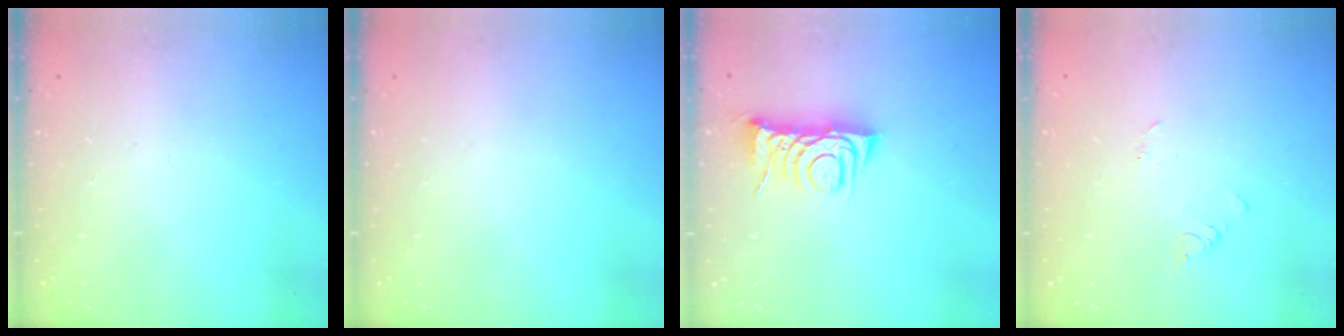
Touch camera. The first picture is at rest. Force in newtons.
{"total": 0.0}
{"total": 7.1, "press": 7.1, "slide": 0.9}
{"total": 2.9, "press": 2.9, "slide": 0.3}